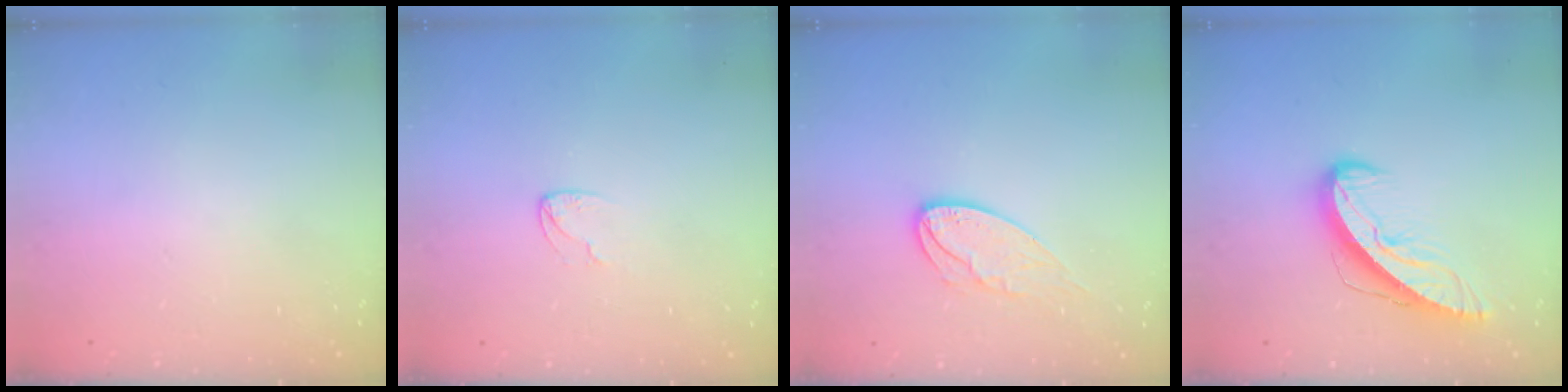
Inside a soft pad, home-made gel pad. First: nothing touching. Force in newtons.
{"total": 3.4, "press": 3.4, "slide": 0.3}
{"total": 10.1, "press": 10.1, "slide": 0.6}
{"total": 10.0, "press": 10.0, "slide": 1.1}